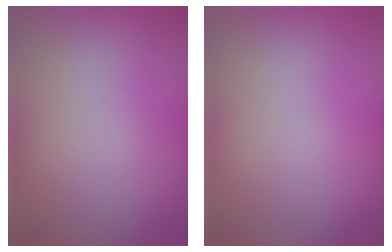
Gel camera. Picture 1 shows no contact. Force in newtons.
{"total": 0.0}